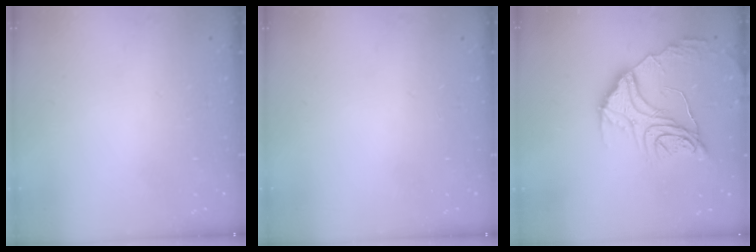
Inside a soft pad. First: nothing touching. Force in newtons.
{"total": 0.0}
{"total": 15.0, "press": 14.9, "slide": 1.4}